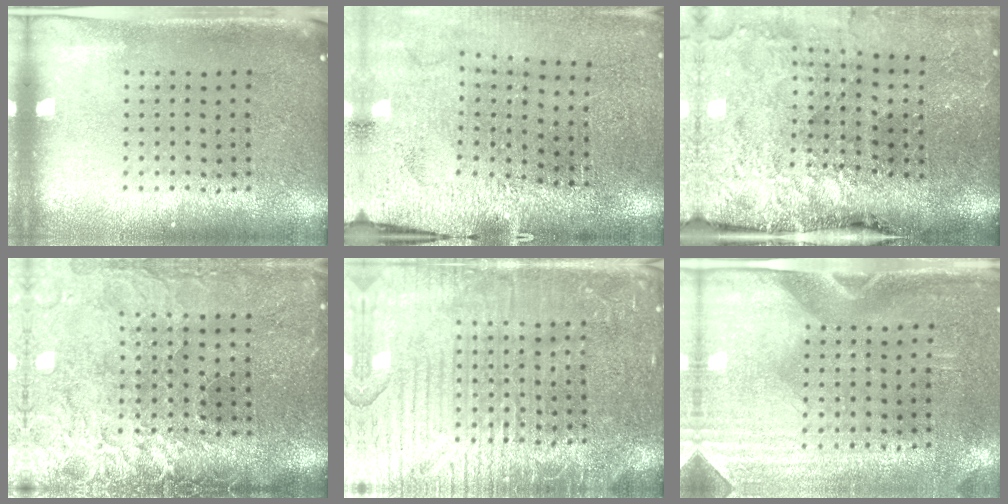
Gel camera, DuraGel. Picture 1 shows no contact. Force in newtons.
{"total": 3.1, "press": 2.9, "slide": 1.0}
{"total": 4.9, "press": 3.8, "slide": 3.2}
{"total": 4.0, "press": 3.5, "slide": 2.0}
{"total": 4.1, "press": 4.1, "slide": 0.5}
{"total": 2.9, "press": 2.5, "slide": 1.4}